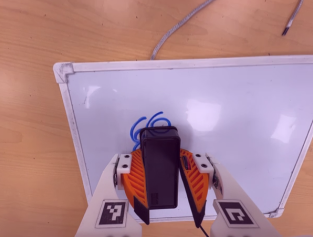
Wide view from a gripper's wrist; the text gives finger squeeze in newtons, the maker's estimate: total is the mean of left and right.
{"total": 15.9, "left": 18.2, "right": 13.6}